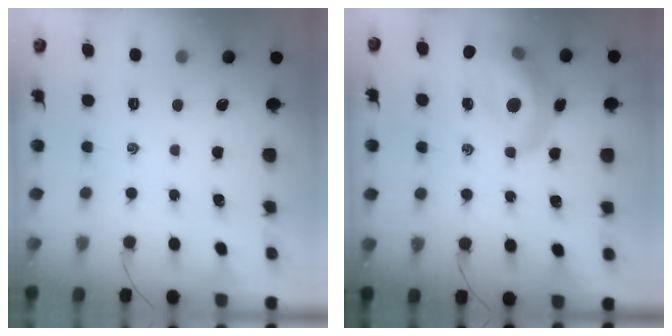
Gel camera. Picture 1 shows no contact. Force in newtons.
{"total": 15.9, "press": 15.3, "slide": 4.2}